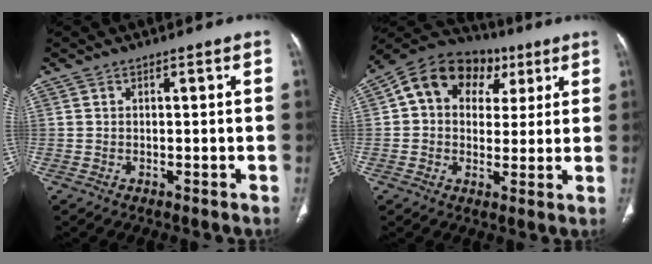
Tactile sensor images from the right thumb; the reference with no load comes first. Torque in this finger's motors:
{"motor_torque": [-0.98, 1.24, 0.52, -0.45, 0.09]}